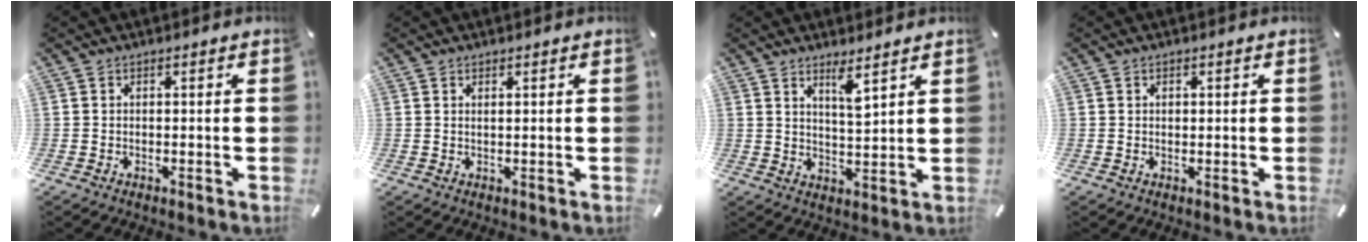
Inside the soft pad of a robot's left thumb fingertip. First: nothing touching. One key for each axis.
{"total": 0.7, "fx": 0.5, "fy": 0.0, "fz": 0.5, "tx": -0.010, "ty": -0.001, "tz": 0.009}
{"total": 5.1, "fx": 4.1, "fy": 0.4, "fz": 2.9, "tx": -0.053, "ty": -0.031, "tz": 0.068}
{"total": 0.6, "fx": 0.2, "fy": 0.5, "fz": 0.3, "tx": 0.001, "ty": -0.003, "tz": 0.001}